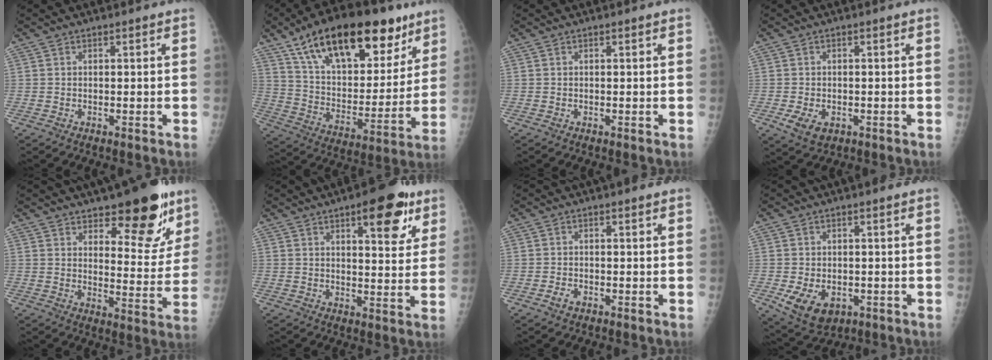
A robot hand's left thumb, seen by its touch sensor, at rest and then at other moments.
{"total": 28.5, "force": [17.1, 13.4, 18.4], "torque": [-0.257, -0.029, 0.277]}
{"total": 0.0}
{"total": 4.3, "force": [-1.4, 2.9, 2.9], "torque": [-0.051, -0.004, -0.016]}
{"total": 15.0, "force": [9.7, 6.1, 9.6], "torque": [-0.068, -0.064, 0.140]}
{"total": 11.6, "force": [6.2, 4.5, 8.8], "torque": [-0.080, -0.025, 0.077]}
{"total": 1.7, "force": [-0.9, 1.0, 1.0], "torque": [-0.019, 0.002, -0.016]}
{"total": 8.2, "force": [-2.5, 5.7, 5.4], "torque": [-0.081, -0.003, -0.024]}